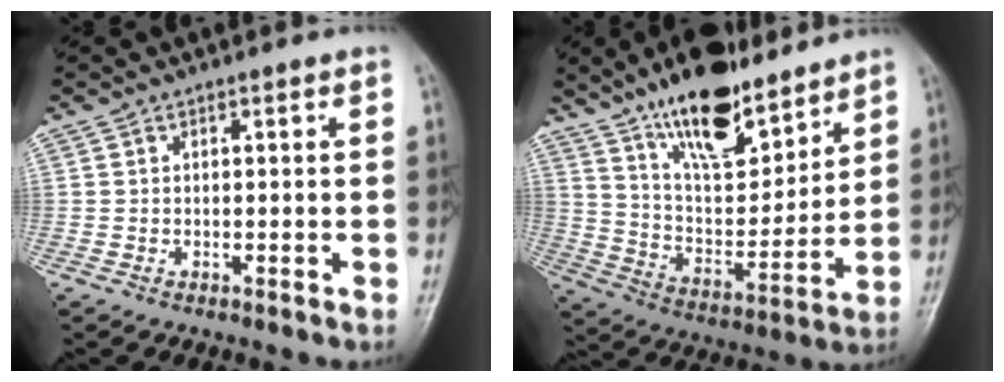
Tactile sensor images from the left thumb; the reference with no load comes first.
{"total": 18.9, "force": [13.6, 7.0, 11.0], "torque": [-0.134, -0.081, 0.240]}